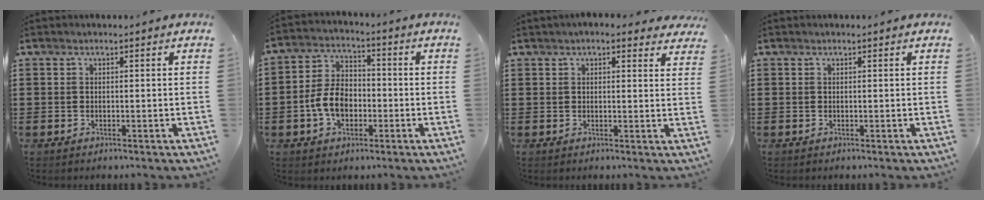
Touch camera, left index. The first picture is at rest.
{"total": 7.0, "force": [-2.0, 4.6, 4.9], "torque": [-0.123, 0.003, -0.047]}
{"total": 2.6, "force": [2.2, 0.7, 1.2], "torque": [-0.030, 0.003, 0.040]}
{"total": 0.0}